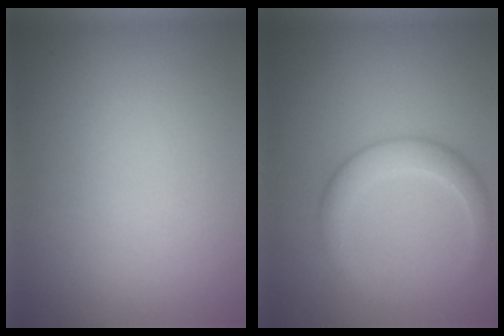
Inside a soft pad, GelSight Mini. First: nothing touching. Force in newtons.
{"total": 2.7, "press": 2.7, "slide": 0.2}